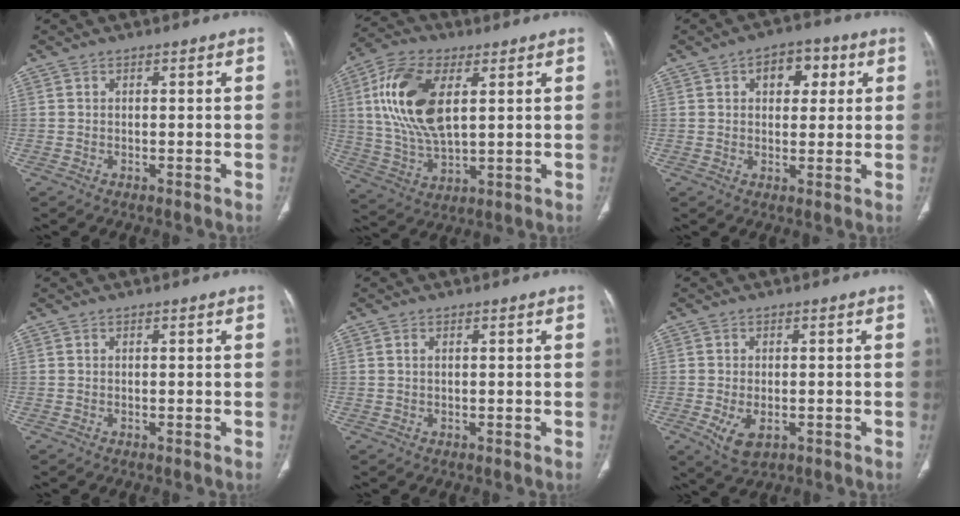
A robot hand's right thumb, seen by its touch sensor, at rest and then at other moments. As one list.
[{"total": 16.7, "force": [4.4, 8.2, 13.8], "torque": [-0.280, -0.006, 0.087]}, {"total": 7.2, "force": [2.3, 4.7, 5.0], "torque": [-0.035, 0.006, 0.027]}, {"total": 0.0}, {"total": 0.8, "force": [0.3, 0.3, 0.6], "torque": [-0.015, 0.004, 0.007]}, {"total": 5.3, "force": [-1.7, 3.0, 4.0], "torque": [-0.074, -0.005, -0.018]}]